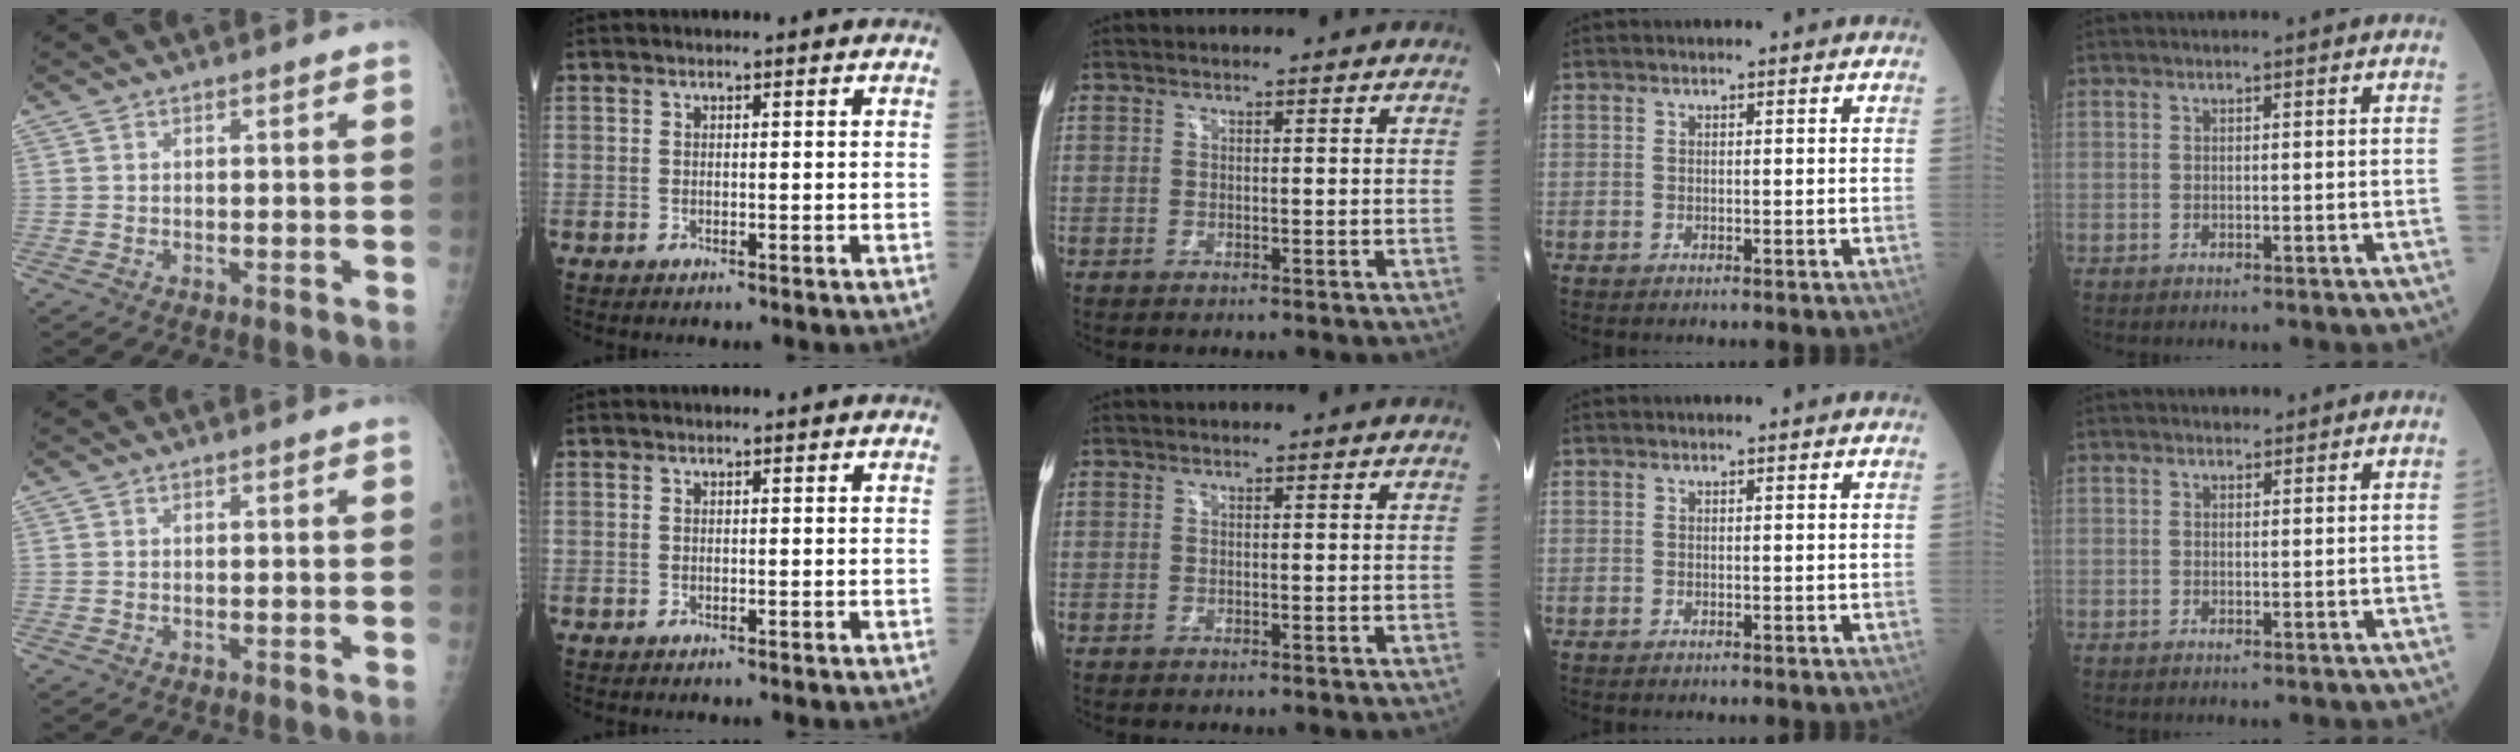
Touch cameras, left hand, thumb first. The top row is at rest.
{"little": {"total": 0.8, "force": [0.7, 0.5, 0.1], "torque": [-0.007, 0.000, 0.008]}}